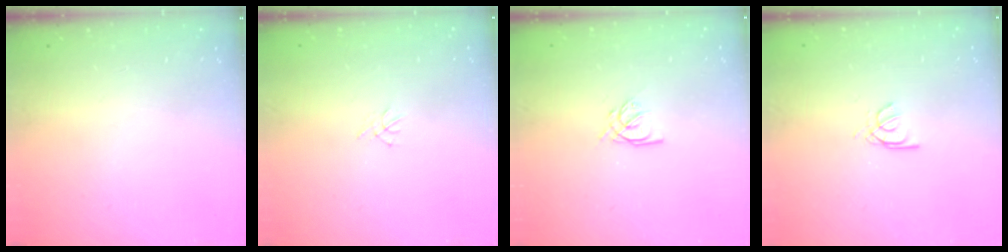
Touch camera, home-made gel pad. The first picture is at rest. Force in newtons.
{"total": 0.5, "press": 0.4, "slide": 0.3}
{"total": 4.2, "press": 4.1, "slide": 0.4}
{"total": 2.6, "press": 2.6, "slide": 0.3}